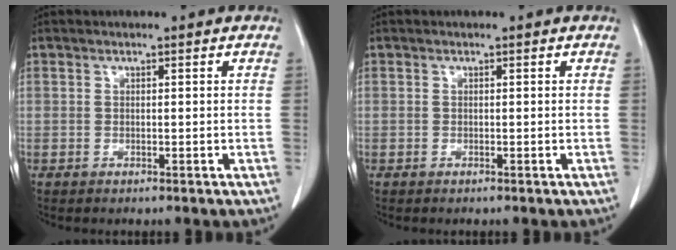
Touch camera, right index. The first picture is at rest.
{"total": 0.0}